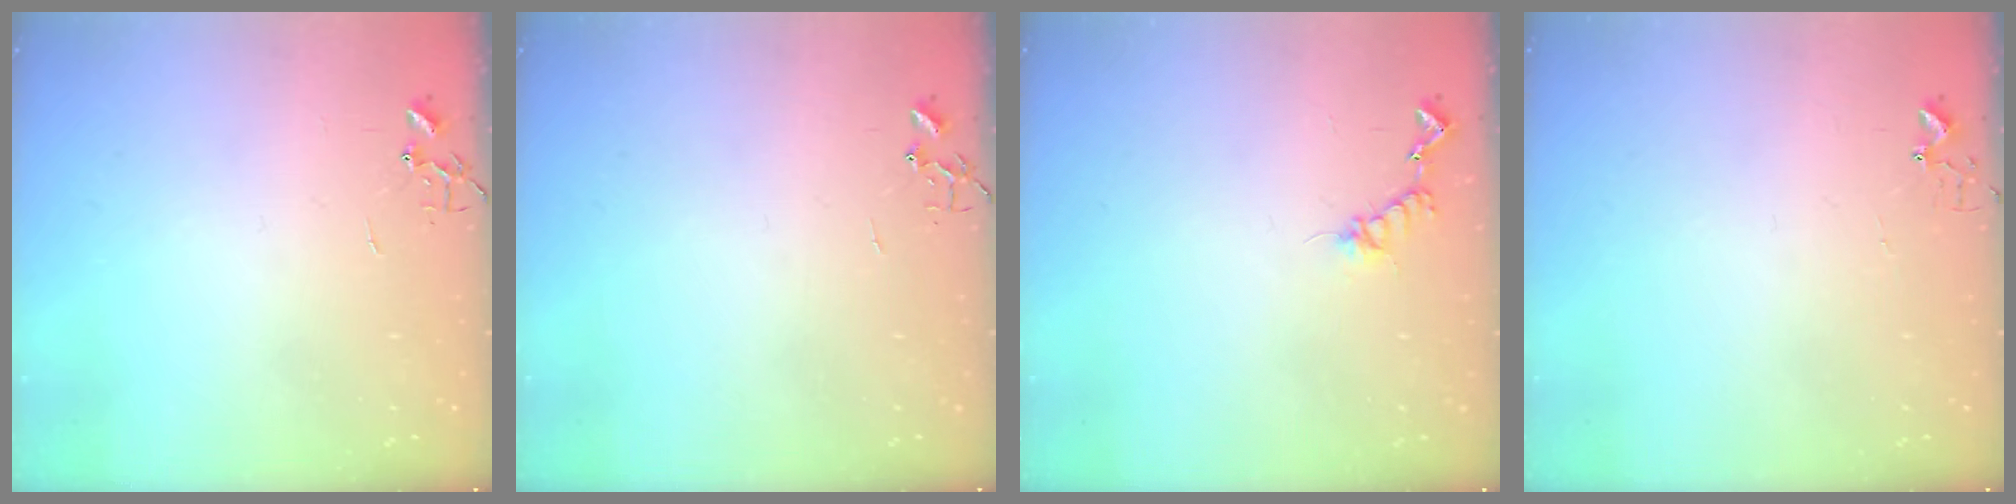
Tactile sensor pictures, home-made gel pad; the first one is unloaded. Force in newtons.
{"total": 0.0}
{"total": 8.7, "press": 8.6, "slide": 0.7}
{"total": 2.7, "press": 2.7, "slide": 0.3}